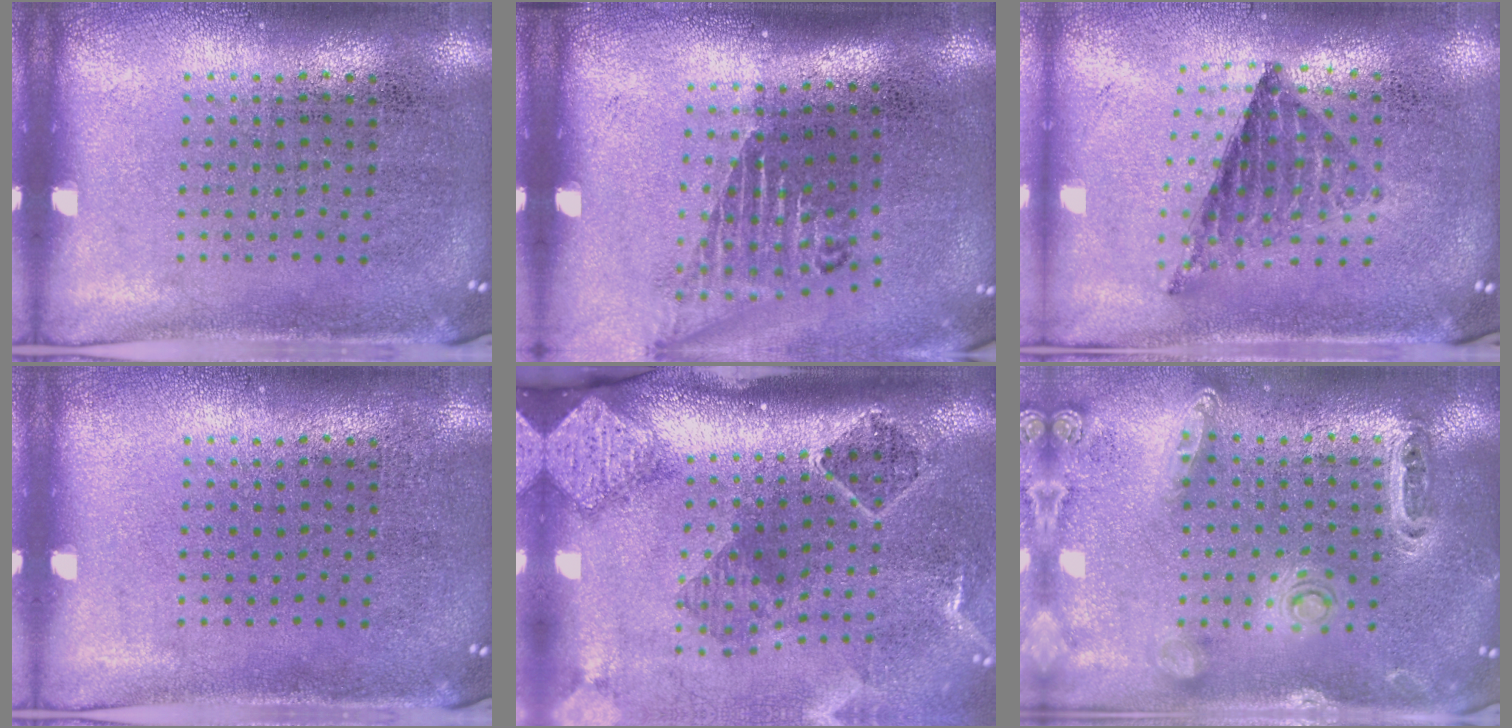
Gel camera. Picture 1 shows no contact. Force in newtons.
{"total": 1.6, "press": 1.3, "slide": 0.9}
{"total": 0.8, "press": 0.8, "slide": 0.1}
{"total": 0.0}
{"total": 2.9, "press": 1.9, "slide": 2.1}
{"total": 1.3, "press": 1.3, "slide": 0.3}